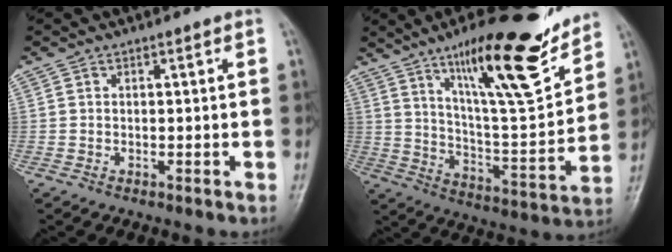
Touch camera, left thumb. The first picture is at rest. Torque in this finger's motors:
{"motor_torque": [1.18, 1.20, 1.46, -1.30, 0.22]}